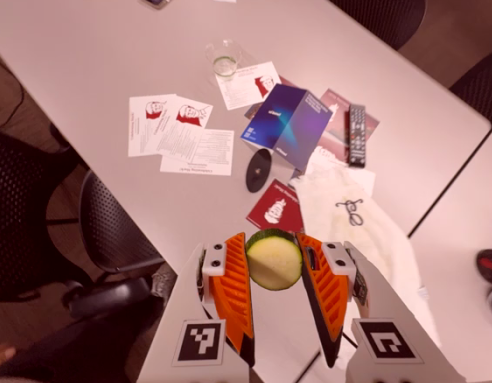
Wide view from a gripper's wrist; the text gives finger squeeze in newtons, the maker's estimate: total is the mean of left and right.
{"total": 10.8, "left": 10.7, "right": 11.0}